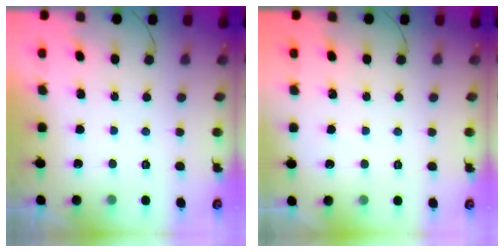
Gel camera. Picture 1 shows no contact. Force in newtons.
{"total": 1.9, "press": 1.9, "slide": 0.2}